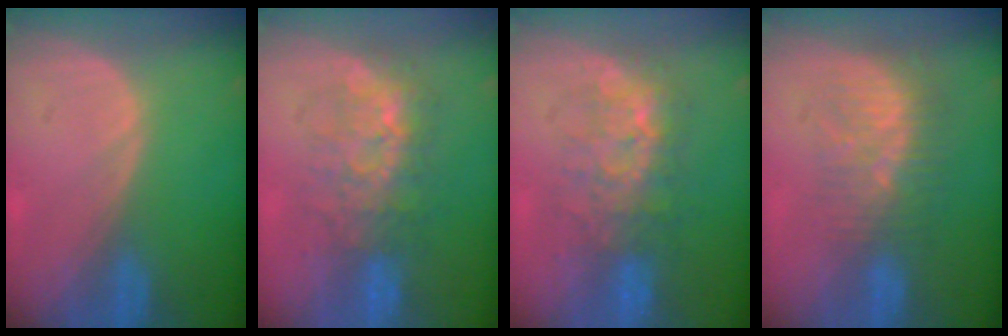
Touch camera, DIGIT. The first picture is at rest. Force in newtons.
{"total": 7.7, "press": 7.5, "slide": 1.6}
{"total": 7.9, "press": 7.7, "slide": 1.6}
{"total": 8.9, "press": 7.6, "slide": 4.7}